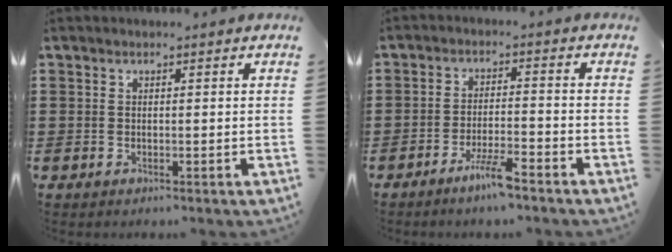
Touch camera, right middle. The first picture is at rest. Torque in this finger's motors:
{"motor_torque": [2.14, 0.00, 0.21, 0.07]}